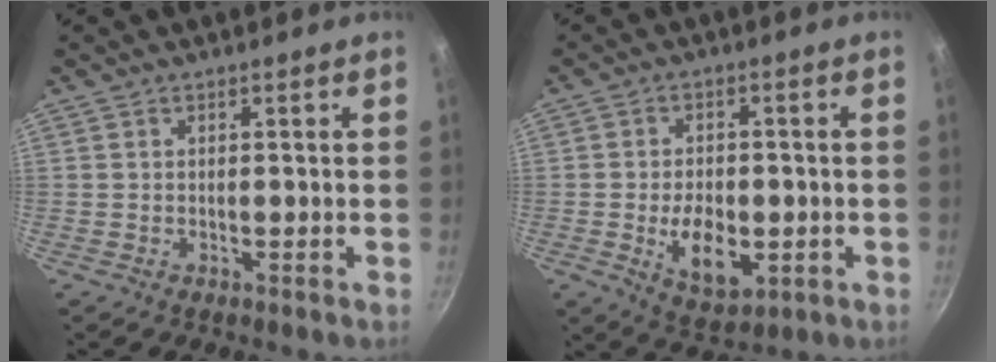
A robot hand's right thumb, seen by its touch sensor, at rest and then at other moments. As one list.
[{"total": 10.1, "force": [-2.1, 6.0, 7.8], "torque": [-0.107, -0.001, -0.024]}]